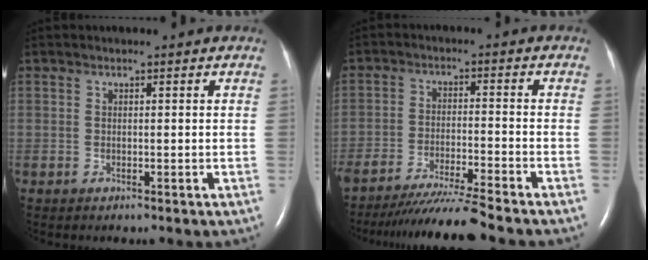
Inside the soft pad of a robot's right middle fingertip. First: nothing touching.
{"total": 10.2, "force": [-9.1, -1.6, 4.4], "torque": [-0.066, -0.032, -0.156]}